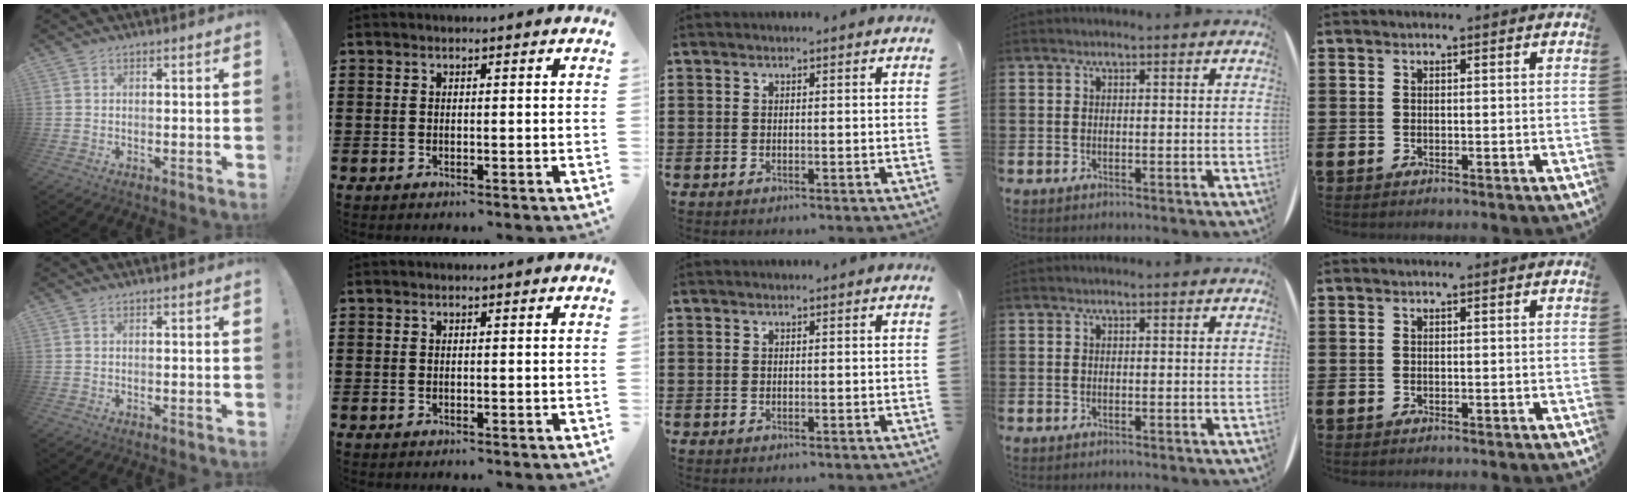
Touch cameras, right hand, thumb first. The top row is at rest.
{}